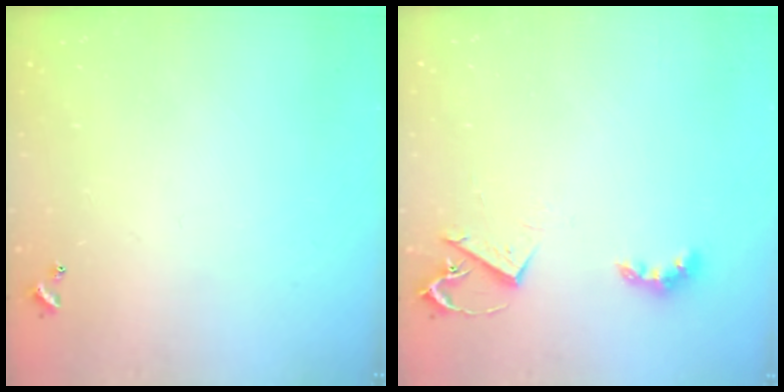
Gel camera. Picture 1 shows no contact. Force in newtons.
{"total": 4.6, "press": 4.5, "slide": 0.6}